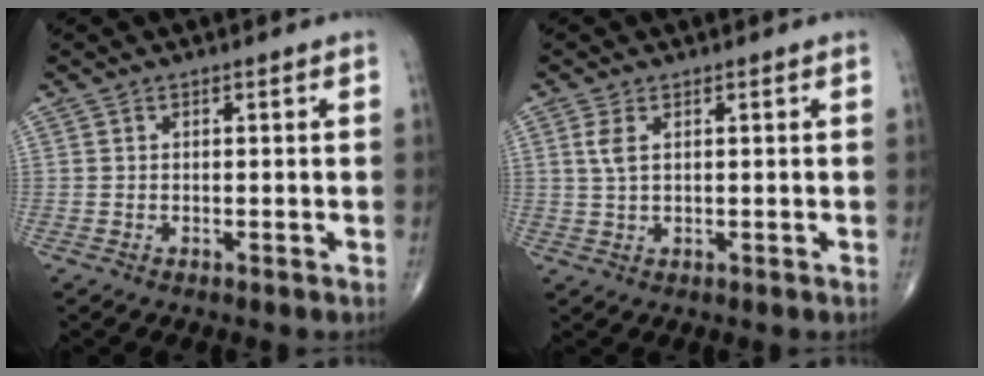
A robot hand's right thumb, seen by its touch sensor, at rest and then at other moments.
{"total": 2.9, "force": [1.0, 1.3, 2.4], "torque": [-0.054, 0.003, 0.024]}